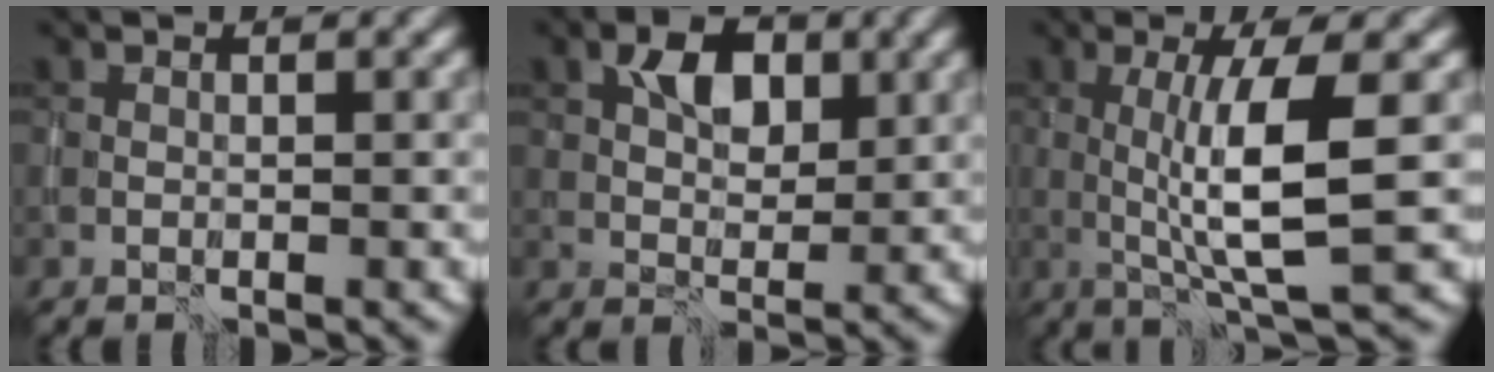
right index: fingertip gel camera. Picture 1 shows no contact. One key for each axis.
{"total": 3.8, "fx": 1.5, "fy": 2.4, "fz": 2.6, "tx": -0.042, "ty": 0.003, "tz": 0.023}
{"total": 6.8, "fx": 0.4, "fy": 1.4, "fz": 6.6, "tx": -0.104, "ty": -0.006, "tz": 0.009}